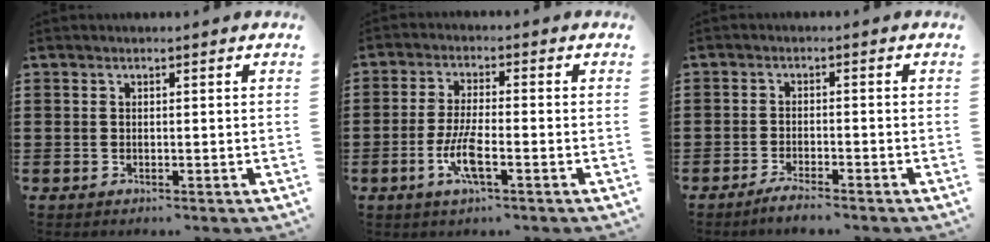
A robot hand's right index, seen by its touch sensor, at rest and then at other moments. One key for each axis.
{"total": 5.7, "fx": -2.3, "fy": 1.2, "fz": 5.1, "tx": -0.112, "ty": -0.010, "tz": -0.047}
{"total": 2.4, "fx": -2.2, "fy": -0.1, "fz": 0.8, "tx": -0.015, "ty": 0.003, "tz": -0.043}